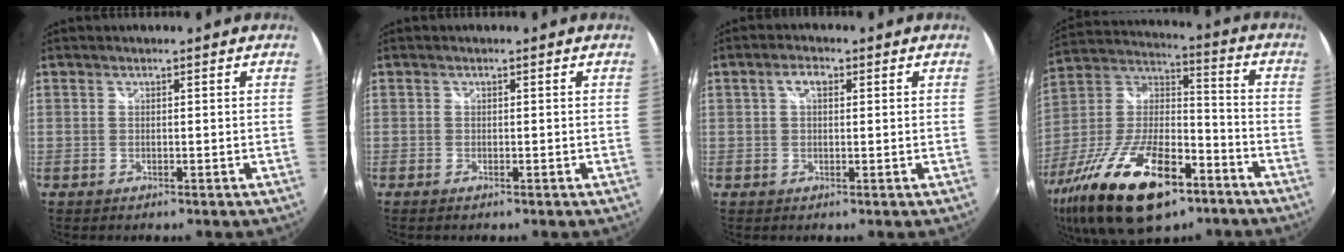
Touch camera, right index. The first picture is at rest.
{"total": 0.7, "force": [-0.5, 0.3, 0.3], "torque": [-0.008, -0.004, -0.012]}
{"total": 2.7, "force": [0.7, 1.5, 2.1], "torque": [-0.037, 0.010, 0.011]}
{"total": 26.2, "force": [-14.3, 11.3, 18.9], "torque": [-0.378, -0.030, -0.242]}